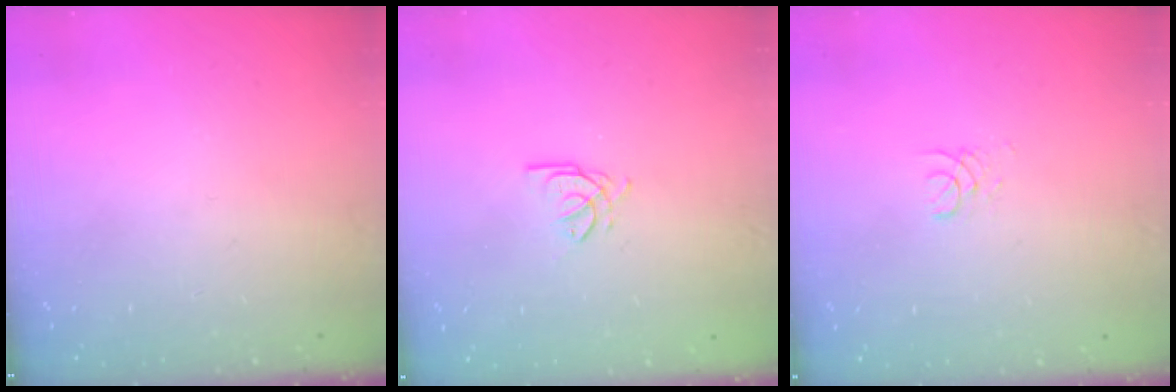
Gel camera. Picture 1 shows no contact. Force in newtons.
{"total": 3.1, "press": 3.1, "slide": 0.1}
{"total": 1.0, "press": 1.0, "slide": 0.1}